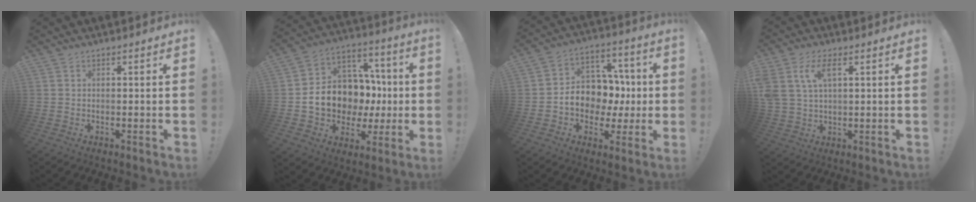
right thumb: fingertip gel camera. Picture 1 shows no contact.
{"total": 15.6, "force": [-1.0, 12.9, 8.8], "torque": [-0.138, 0.005, 0.014]}
{"total": 12.5, "force": [-1.8, 10.9, 5.7], "torque": [-0.065, 0.013, -0.014]}
{"total": 8.6, "force": [3.4, 4.6, 6.4], "torque": [-0.143, -0.001, 0.062]}